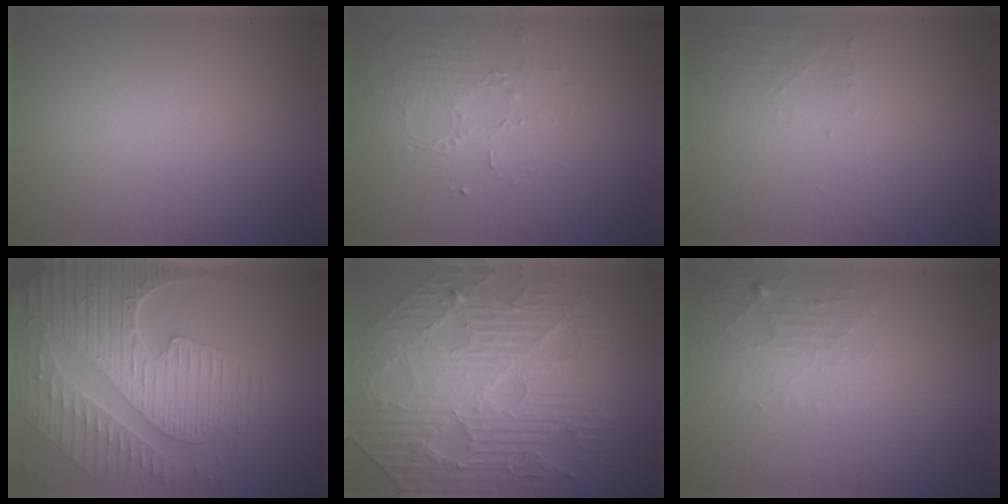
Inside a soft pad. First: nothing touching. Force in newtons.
{"total": 1.6, "press": 1.0, "slide": 1.3}
{"total": 1.4, "press": 1.3, "slide": 0.3}
{"total": 9.4, "press": 6.4, "slide": 6.9}
{"total": 11.7, "press": 7.6, "slide": 8.9}
{"total": 1.9, "press": 1.9, "slide": 0.3}